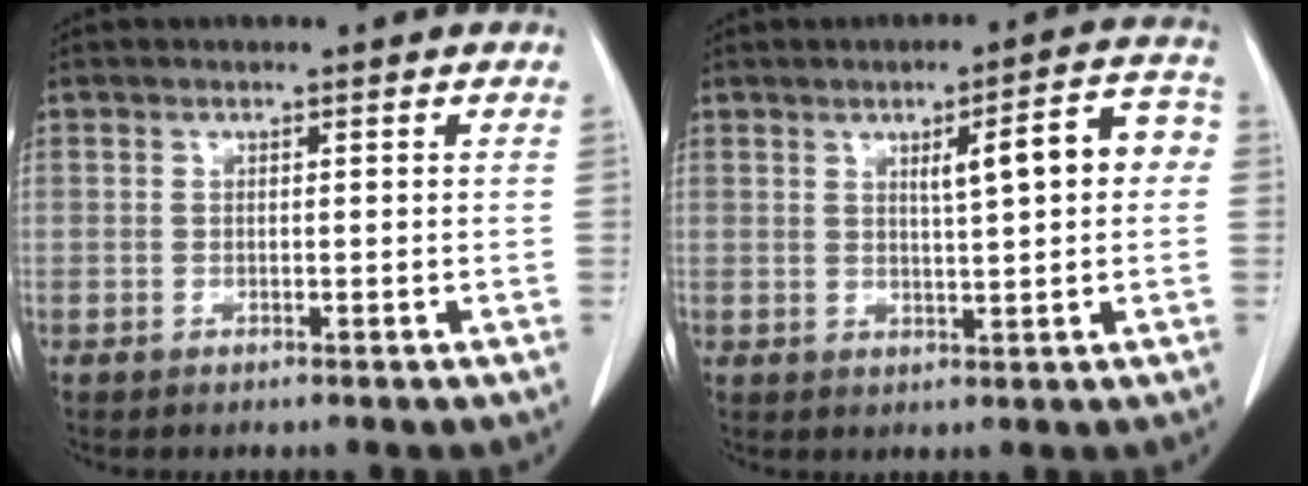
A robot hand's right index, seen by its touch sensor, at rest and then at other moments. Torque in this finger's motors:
{"motor_torque": [0.29, 0.10, 0.13, 0.04]}